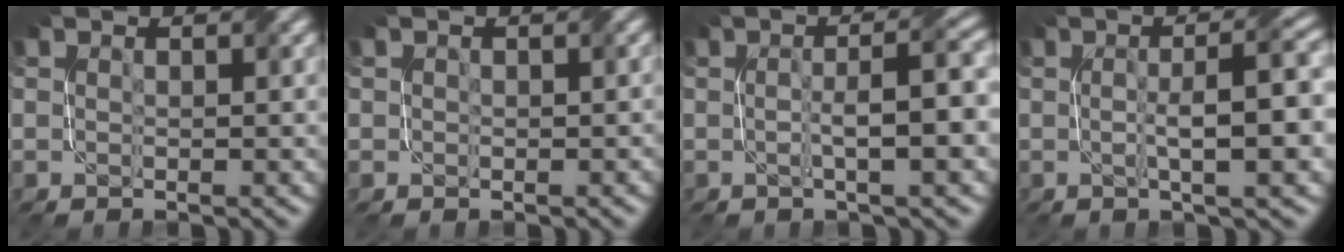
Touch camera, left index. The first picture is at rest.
{"total": 0.7, "force": [0.3, 0.6, 0.1], "torque": [0.000, -0.002, 0.002]}
{"total": 4.8, "force": [-0.4, 0.9, 4.7], "torque": [-0.076, 0.009, -0.006]}
{"total": 6.1, "force": [-0.2, 1.2, 5.9], "torque": [-0.090, 0.006, -0.001]}